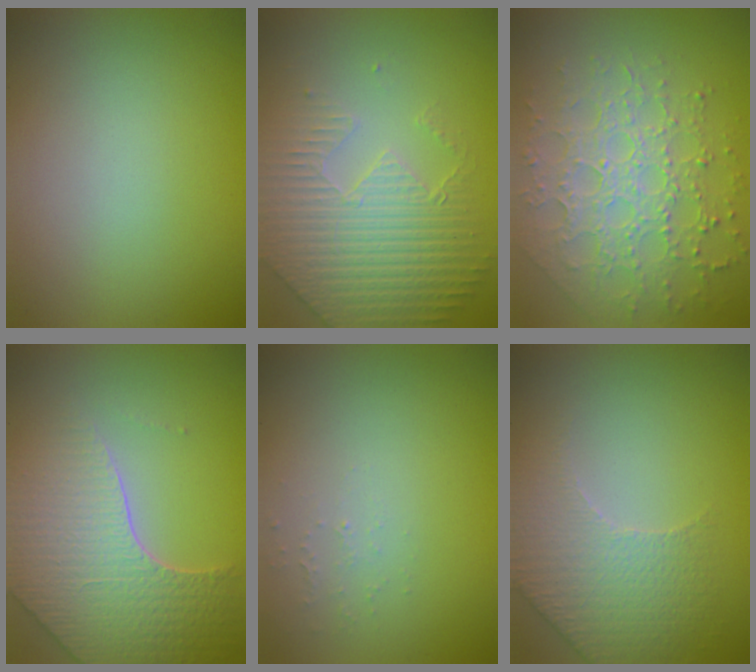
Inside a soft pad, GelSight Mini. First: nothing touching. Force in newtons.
{"total": 4.3, "press": 4.2, "slide": 1.1}
{"total": 7.2, "press": 5.2, "slide": 5.0}
{"total": 6.1, "press": 5.1, "slide": 3.3}
{"total": 0.8, "press": 0.8, "slide": 0.3}
{"total": 2.6, "press": 2.4, "slide": 1.0}